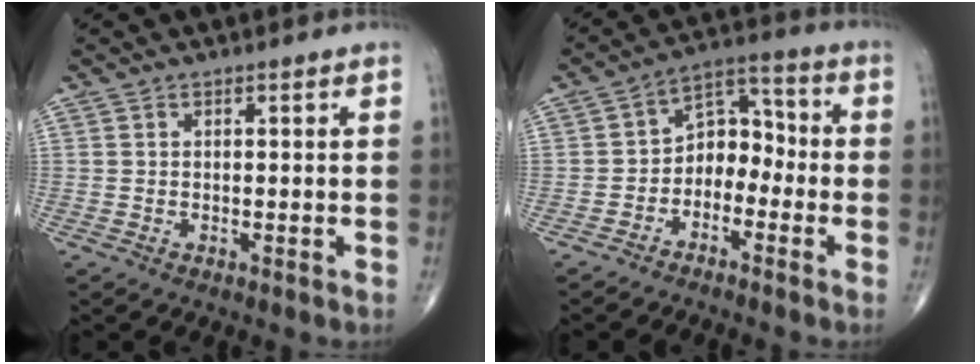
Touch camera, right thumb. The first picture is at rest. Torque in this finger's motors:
{"motor_torque": [-0.03, 0.12, 0.12, -0.05, 0.03]}